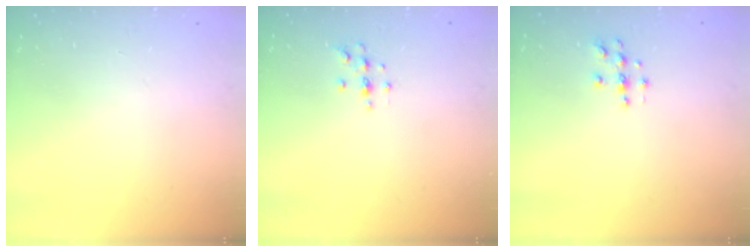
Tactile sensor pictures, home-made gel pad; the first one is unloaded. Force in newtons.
{"total": 4.3, "press": 4.2, "slide": 1.0}
{"total": 4.0, "press": 4.0, "slide": 0.5}